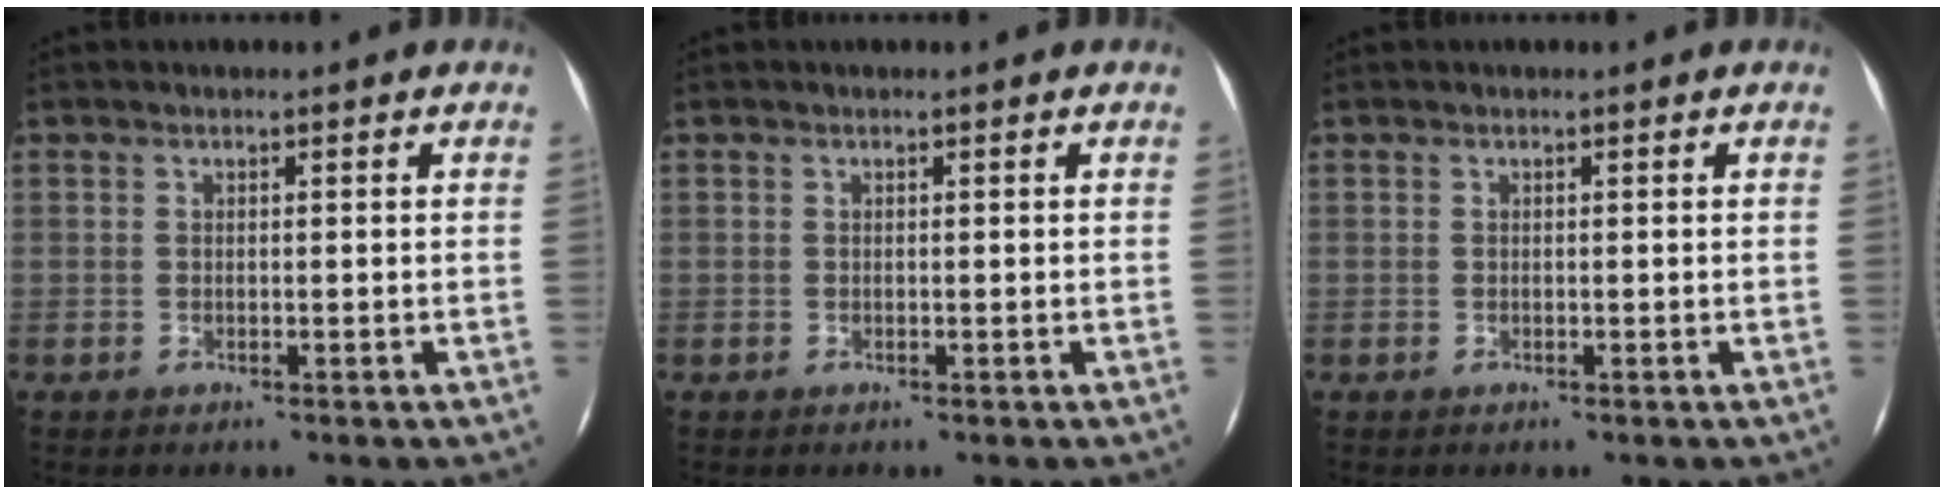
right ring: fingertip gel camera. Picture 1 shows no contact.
{"total": 0.0}
{"total": 0.0}